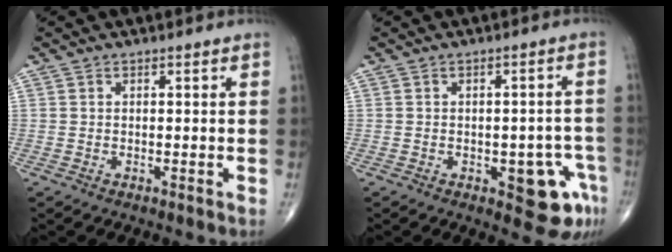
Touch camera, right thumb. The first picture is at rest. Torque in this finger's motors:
{"motor_torque": [2.53, 2.49, 0.65, -0.51, 0.05]}